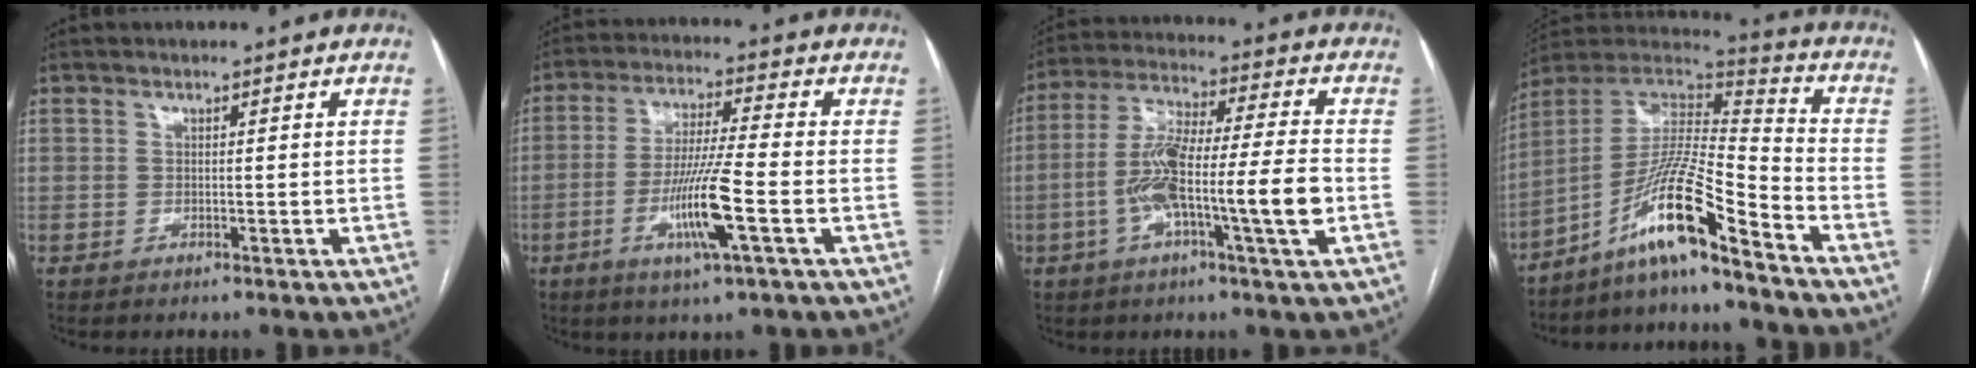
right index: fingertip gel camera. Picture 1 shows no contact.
{"total": 10.5, "force": [-3.5, -0.2, 9.9], "torque": [-0.194, -0.012, -0.067]}
{"total": 14.1, "force": [-3.5, 0.7, 13.6], "torque": [-0.254, 0.008, -0.067]}
{"total": 14.4, "force": [-10.0, 0.1, 10.3], "torque": [-0.195, 0.010, -0.182]}